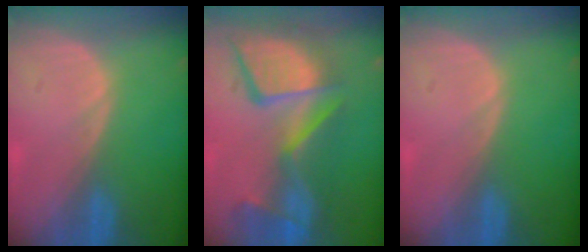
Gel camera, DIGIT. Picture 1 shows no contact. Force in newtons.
{"total": 13.6, "press": 11.2, "slide": 7.8}
{"total": 0.0}